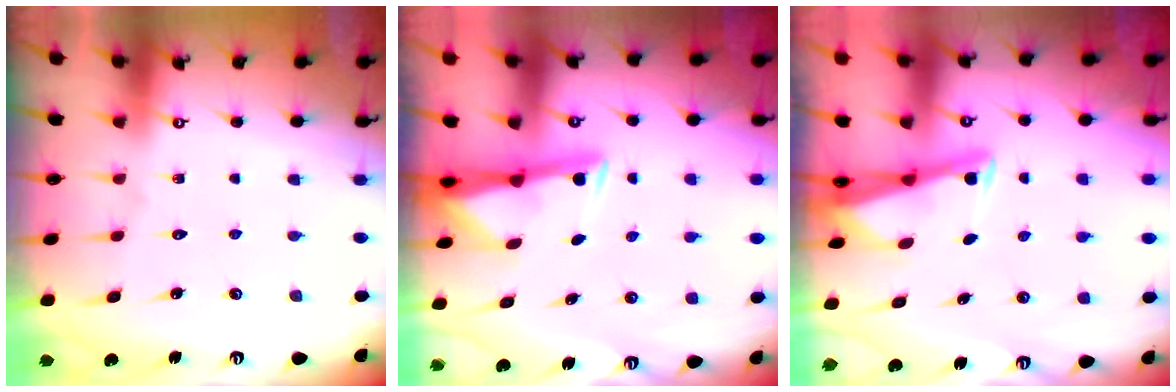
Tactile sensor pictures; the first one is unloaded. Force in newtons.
{"total": 3.0, "press": 2.9, "slide": 0.5}
{"total": 2.9, "press": 2.9, "slide": 0.2}